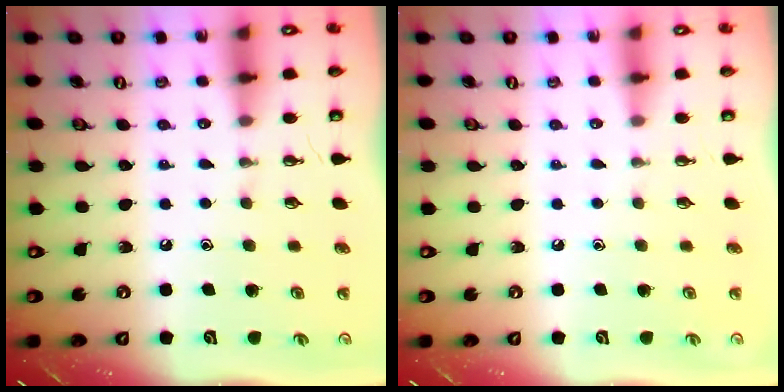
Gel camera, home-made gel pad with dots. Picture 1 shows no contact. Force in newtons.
{"total": 0.0}